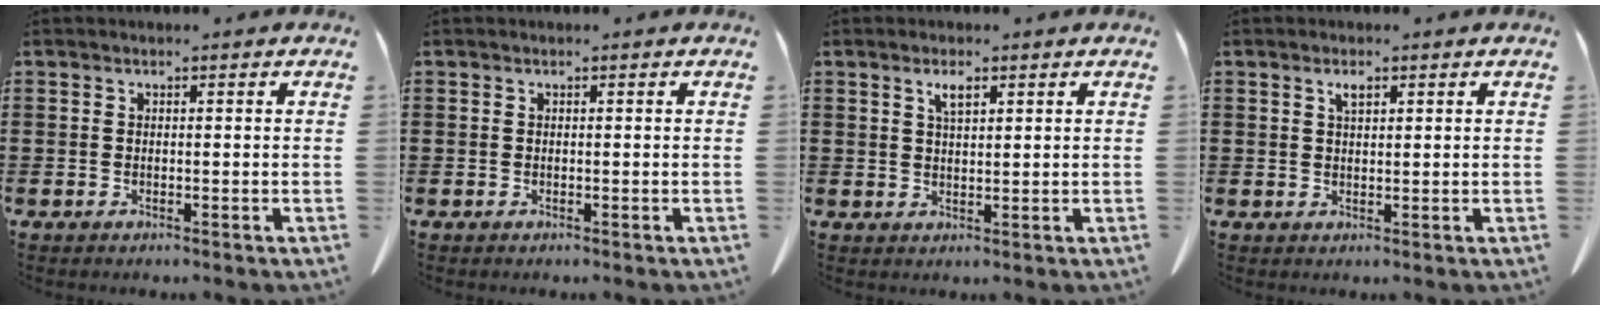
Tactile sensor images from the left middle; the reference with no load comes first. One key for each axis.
{"total": 0.0}
{"total": 2.4, "fx": 1.4, "fy": 0.6, "fz": 1.8, "tx": -0.032, "ty": 0.000, "tz": 0.022}
{"total": 1.5, "fx": 0.8, "fy": 0.5, "fz": 1.1, "tx": -0.017, "ty": -0.001, "tz": 0.012}